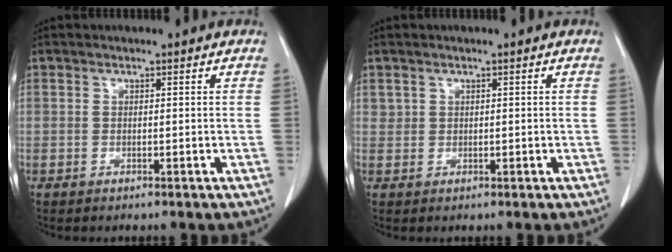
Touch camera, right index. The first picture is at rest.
{"total": 0.8, "force": [0.4, 0.7, 0.0], "torque": [0.010, 0.006, 0.007]}